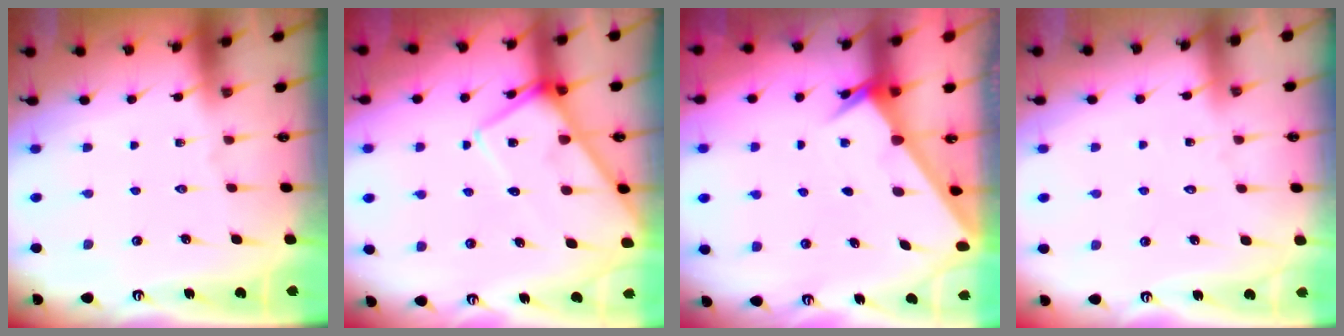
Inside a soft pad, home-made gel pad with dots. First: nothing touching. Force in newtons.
{"total": 10.2, "press": 10.1, "slide": 1.1}
{"total": 2.0, "press": 2.0, "slide": 0.0}
{"total": 4.1, "press": 4.1, "slide": 0.3}